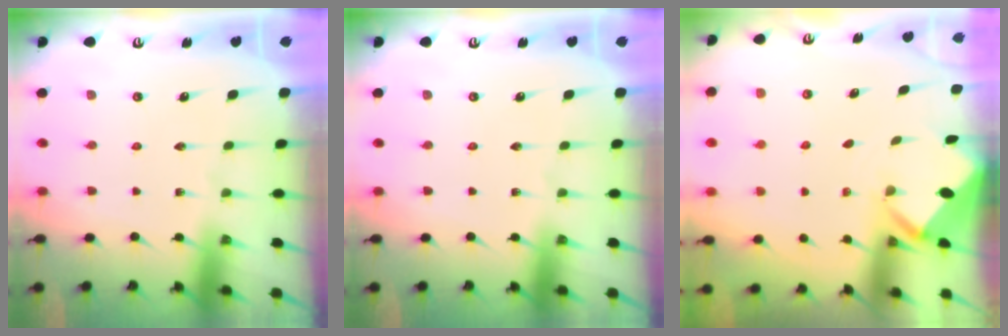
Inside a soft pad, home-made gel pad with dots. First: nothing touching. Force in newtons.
{"total": 0.0}
{"total": 1.8, "press": 1.8, "slide": 0.1}